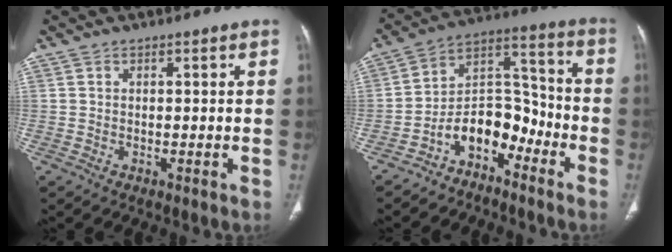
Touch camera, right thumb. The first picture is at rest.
{"total": 10.6, "force": [-6.6, 6.2, 5.5], "torque": [-0.063, 0.096, -0.125]}